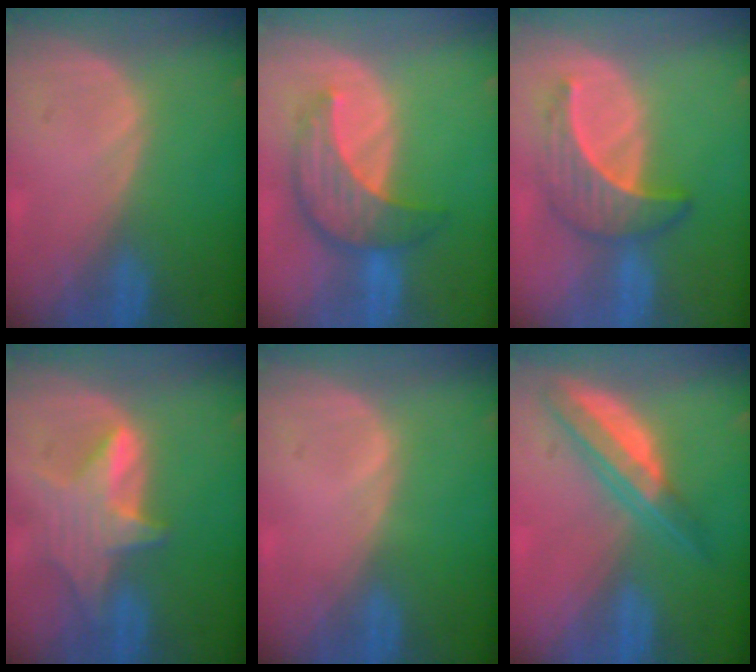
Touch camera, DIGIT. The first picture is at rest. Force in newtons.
{"total": 7.9, "press": 7.4, "slide": 2.7}
{"total": 6.9, "press": 6.2, "slide": 3.0}
{"total": 6.3, "press": 6.2, "slide": 0.8}
{"total": 0.5, "press": 0.1, "slide": 0.5}
{"total": 6.7, "press": 5.7, "slide": 3.6}